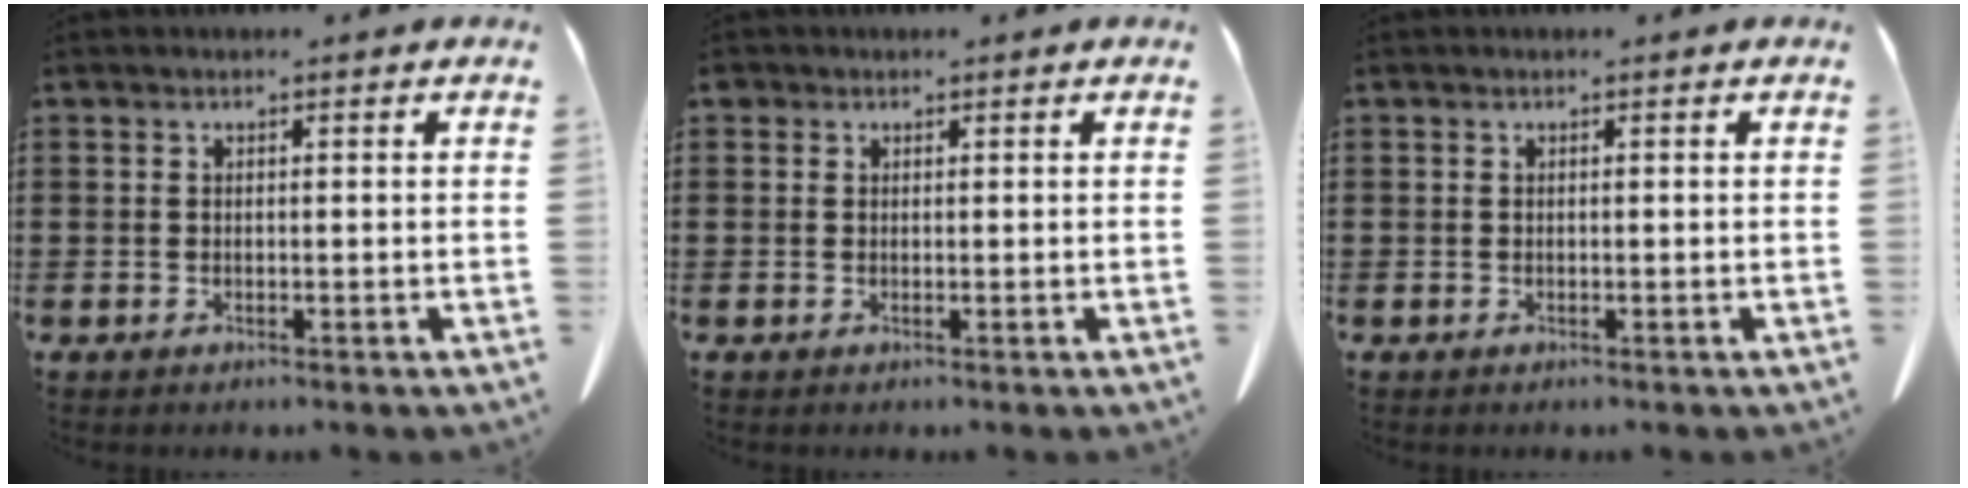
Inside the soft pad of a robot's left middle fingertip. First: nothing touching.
{"total": 0.7, "force": [0.3, 0.6, 0.2], "torque": [-0.006, 0.005, 0.005]}
{"total": 0.0}